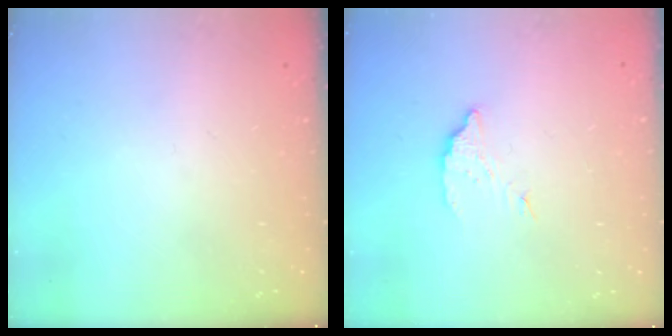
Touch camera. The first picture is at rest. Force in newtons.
{"total": 2.8, "press": 2.8, "slide": 0.2}